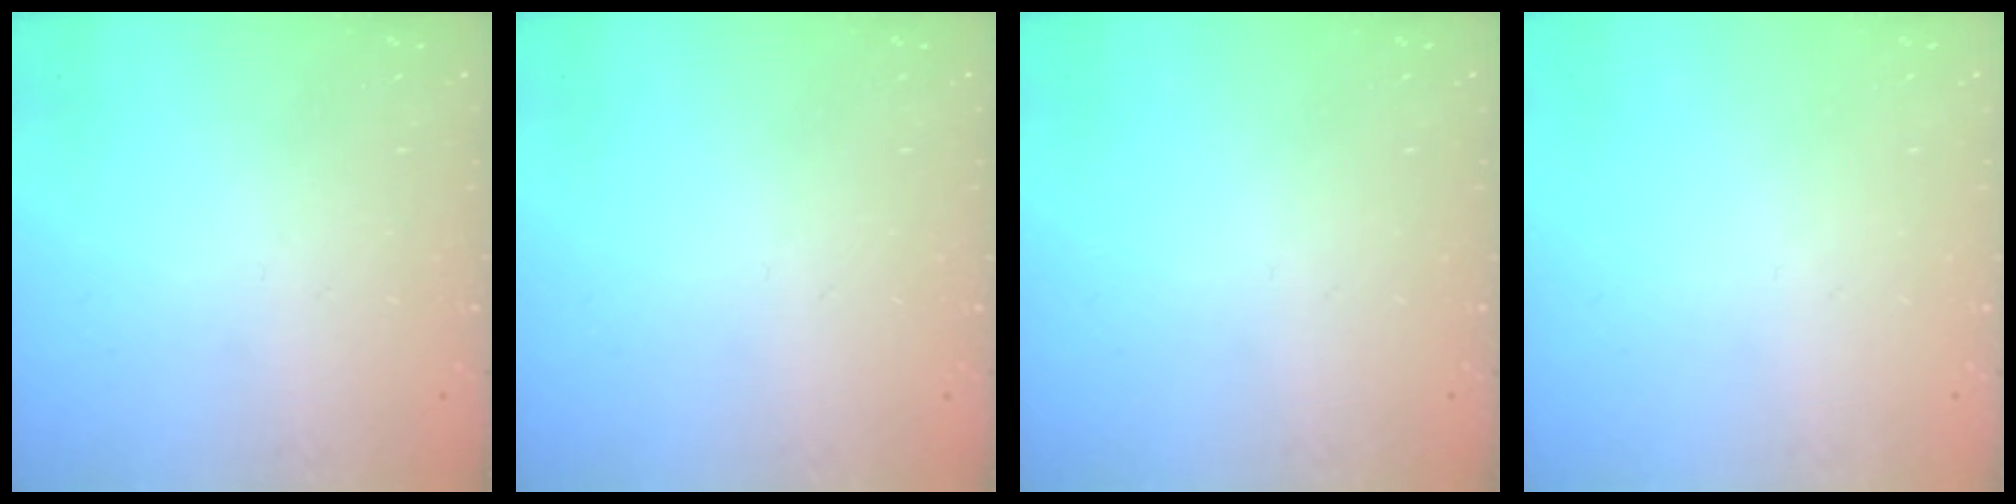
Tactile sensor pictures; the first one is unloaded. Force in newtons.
{"total": 0.0}
{"total": 0.0}
{"total": 0.0}